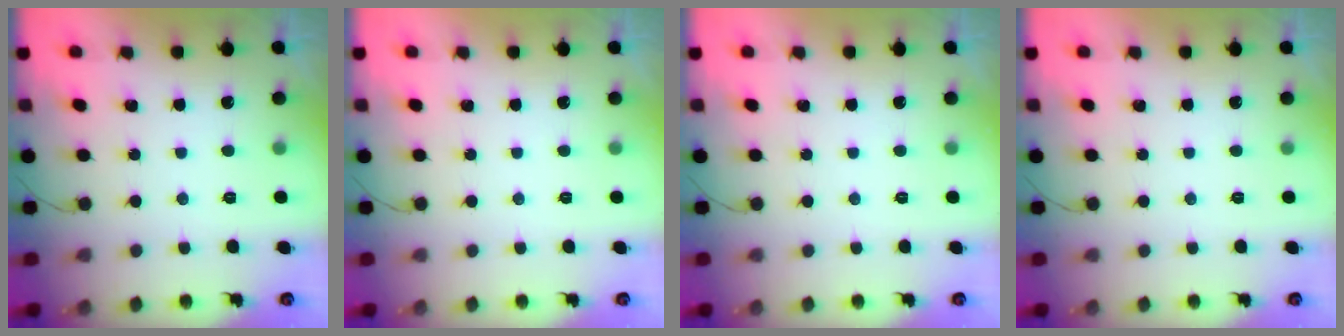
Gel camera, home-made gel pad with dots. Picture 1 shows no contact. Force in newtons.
{"total": 0.0}
{"total": 0.0}
{"total": 0.0}